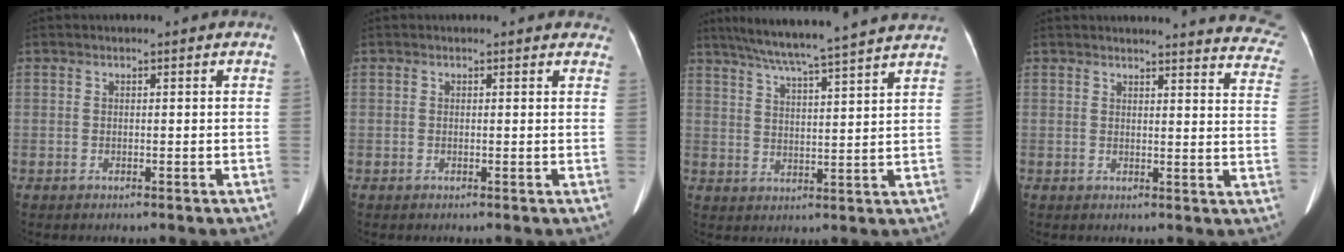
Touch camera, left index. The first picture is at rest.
{"total": 4.7, "force": [4.1, 2.0, 1.0], "torque": [0.003, 0.003, 0.025]}
{"total": 18.2, "force": [16.0, -1.0, 8.7], "torque": [-0.152, 0.007, 0.221]}
{"total": 18.1, "force": [17.6, 2.0, 3.8], "torque": [-0.017, -0.101, 0.164]}